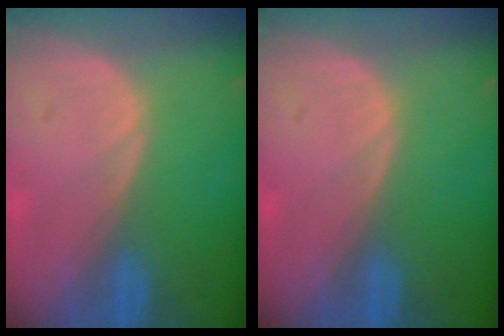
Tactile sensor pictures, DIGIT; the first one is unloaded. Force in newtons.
{"total": 0.0}